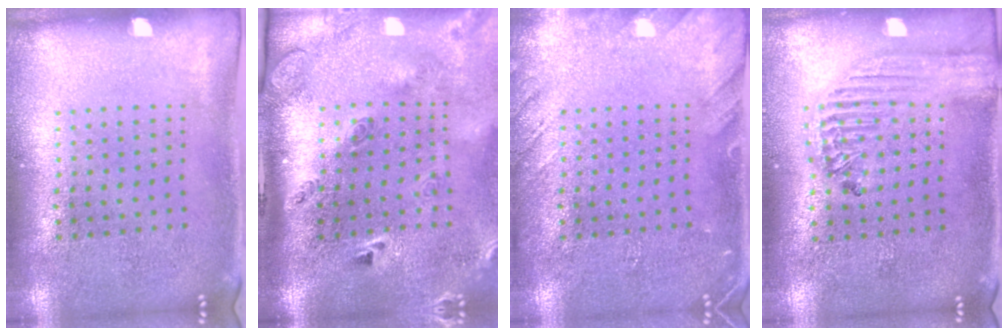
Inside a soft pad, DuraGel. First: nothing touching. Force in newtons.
{"total": 3.0, "press": 2.0, "slide": 2.2}
{"total": 1.8, "press": 1.8, "slide": 0.1}
{"total": 1.8, "press": 1.6, "slide": 0.7}